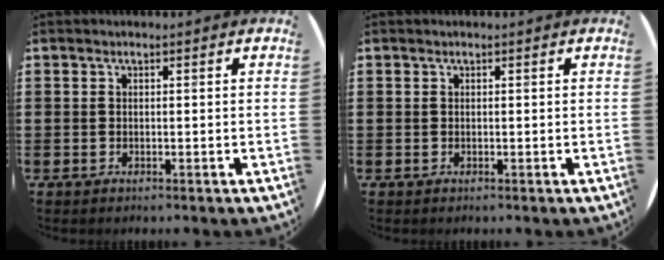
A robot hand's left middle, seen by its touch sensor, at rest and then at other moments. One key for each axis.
{"total": 0.0}